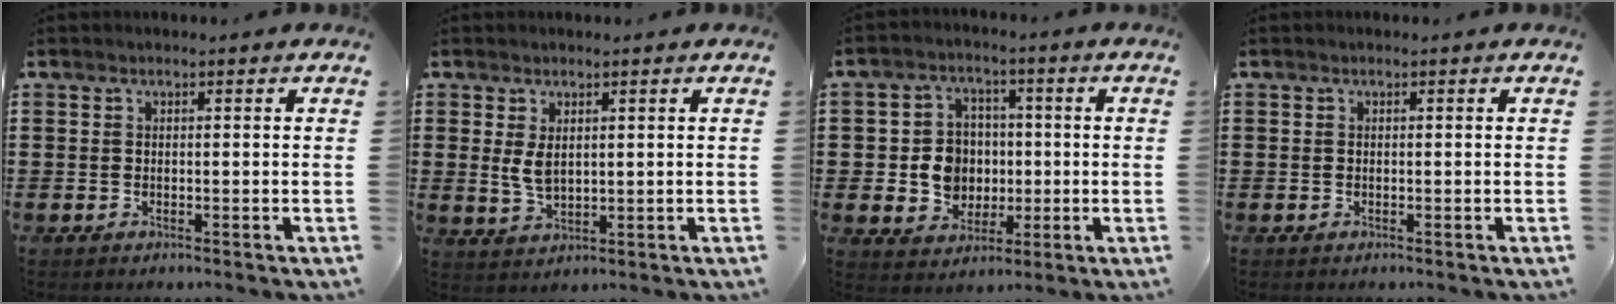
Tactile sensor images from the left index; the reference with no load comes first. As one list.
[{"total": 3.5, "force": [1.1, 1.9, 2.7], "torque": [-0.064, 0.001, 0.018]}, {"total": 7.1, "force": [-0.1, 6.5, 2.8], "torque": [-0.075, 0.016, 0.000]}, {"total": 0.0}]